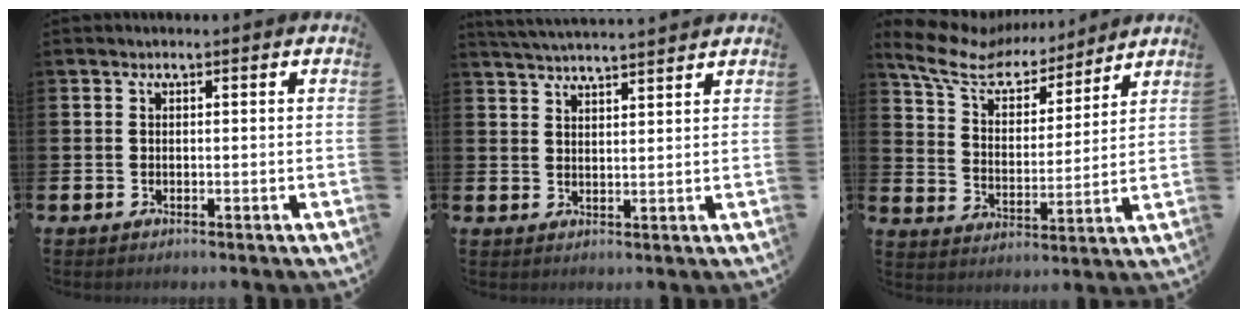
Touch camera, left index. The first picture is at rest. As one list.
[{"total": 4.0, "force": [4.0, -0.3, 0.3], "torque": [-0.011, -0.023, 0.071]}, {"total": 8.8, "force": [7.4, 3.7, 3.1], "torque": [-0.096, -0.044, 0.129]}]